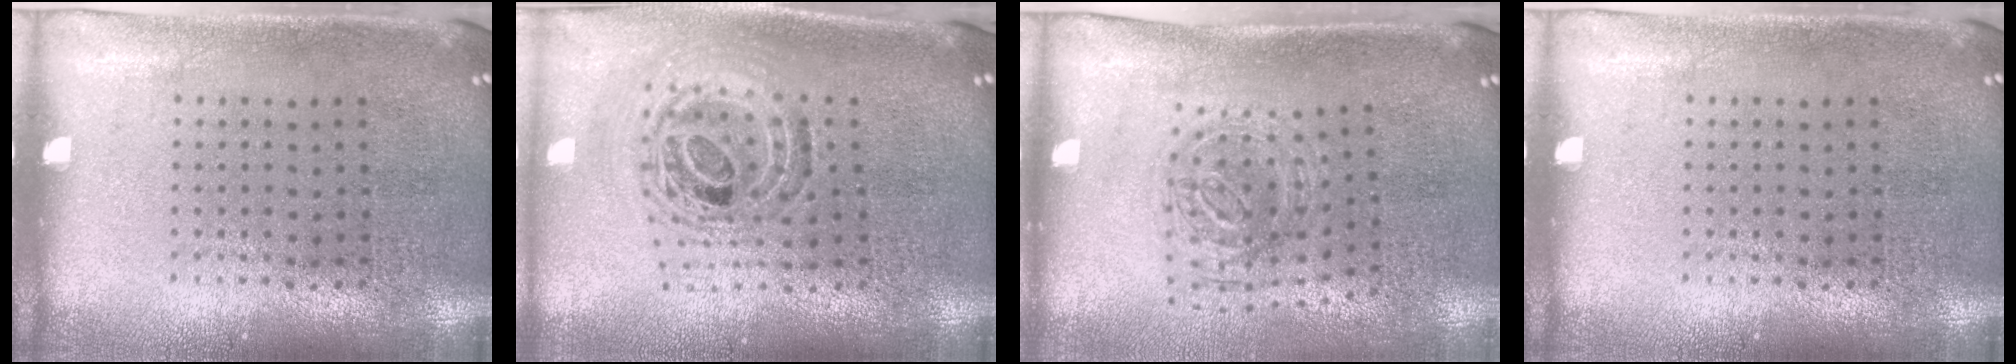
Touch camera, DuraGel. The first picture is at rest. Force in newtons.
{"total": 1.2, "press": 1.1, "slide": 0.5}
{"total": 1.1, "press": 1.1, "slide": 0.3}
{"total": 0.0}